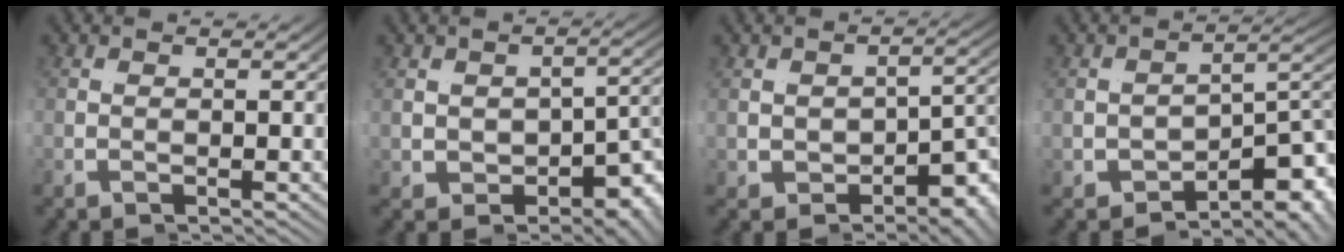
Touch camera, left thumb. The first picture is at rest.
{"total": 6.4, "force": [-1.0, 4.6, 4.3], "torque": [-0.064, -0.018, -0.009]}
{"total": 5.3, "force": [-1.8, 3.3, 3.7], "torque": [-0.054, -0.022, -0.013]}
{"total": 5.8, "force": [-2.7, 2.8, 4.3], "torque": [-0.062, -0.017, -0.025]}